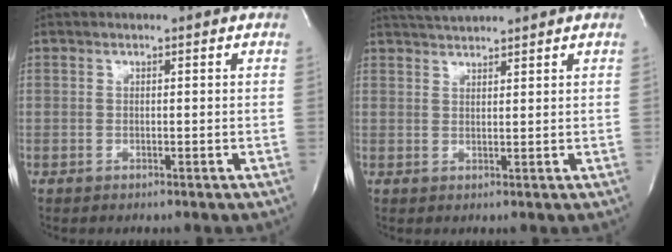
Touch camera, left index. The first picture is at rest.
{"total": 3.8, "force": [3.7, -0.5, 0.9], "torque": [-0.018, 0.017, 0.069]}